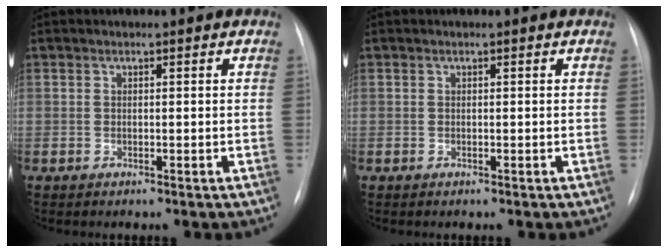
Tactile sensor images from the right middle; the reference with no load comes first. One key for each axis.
{"total": 0.0}